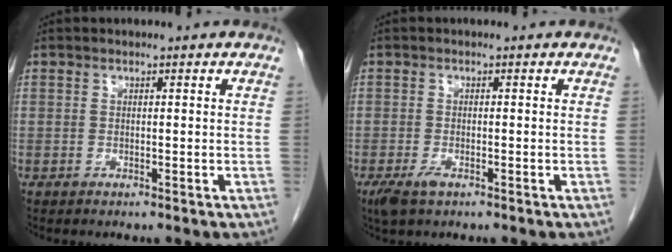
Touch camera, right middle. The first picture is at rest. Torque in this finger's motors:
{"motor_torque": [0.45, -0.22, 0.03, 0.04]}